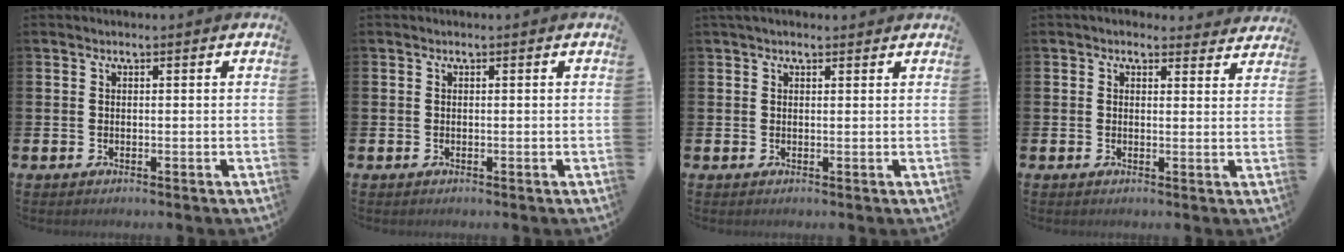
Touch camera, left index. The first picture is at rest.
{"total": 0.0}
{"total": 1.0, "force": [0.8, 0.4, 0.4], "torque": [0.000, 0.003, 0.012]}
{"total": 2.2, "force": [2.1, 0.8, 0.2], "torque": [0.006, -0.010, 0.034]}